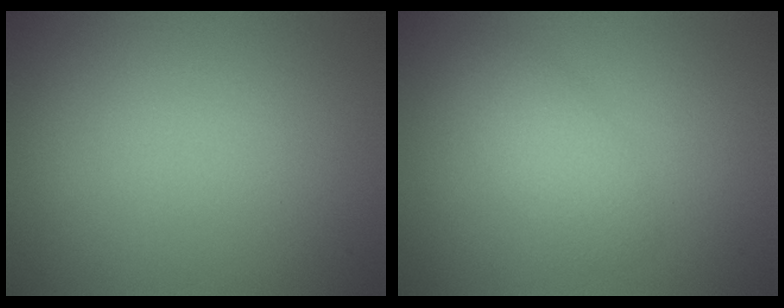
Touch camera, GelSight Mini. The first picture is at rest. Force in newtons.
{"total": 2.4, "press": 2.4, "slide": 0.1}